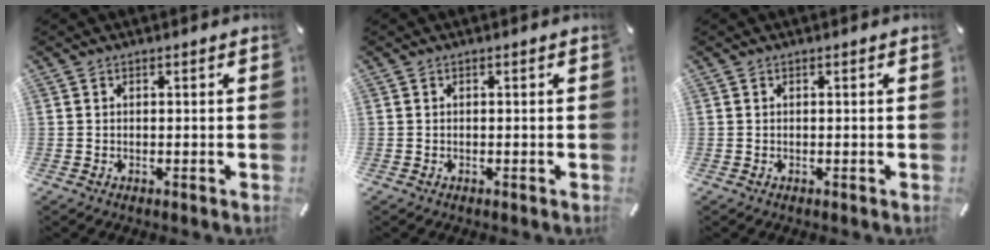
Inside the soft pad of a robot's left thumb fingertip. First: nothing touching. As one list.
[{"total": 0.0}, {"total": 0.0}]